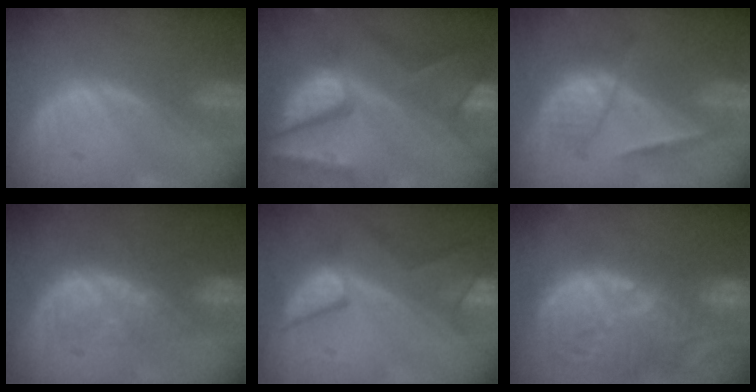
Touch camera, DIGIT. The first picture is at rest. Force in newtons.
{"total": 11.5, "press": 9.5, "slide": 6.5}
{"total": 6.7, "press": 5.8, "slide": 3.5}
{"total": 8.1, "press": 7.4, "slide": 3.3}
{"total": 7.8, "press": 7.6, "slide": 1.5}
{"total": 15.2, "press": 13.3, "slide": 7.4}